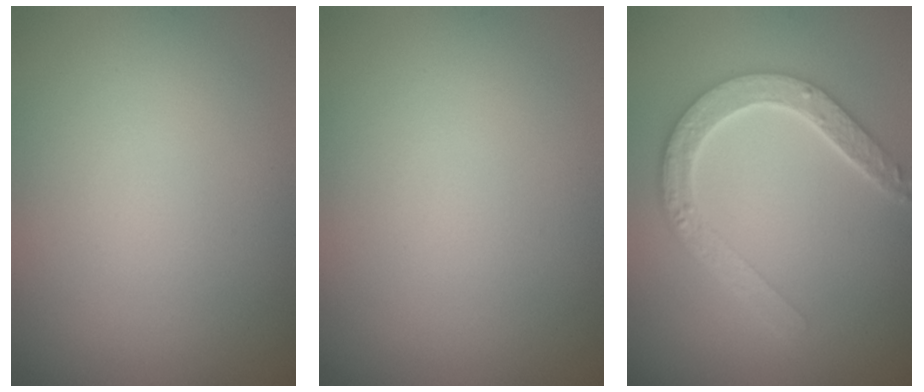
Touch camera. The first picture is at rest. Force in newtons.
{"total": 0.0}
{"total": 4.5, "press": 3.6, "slide": 2.8}